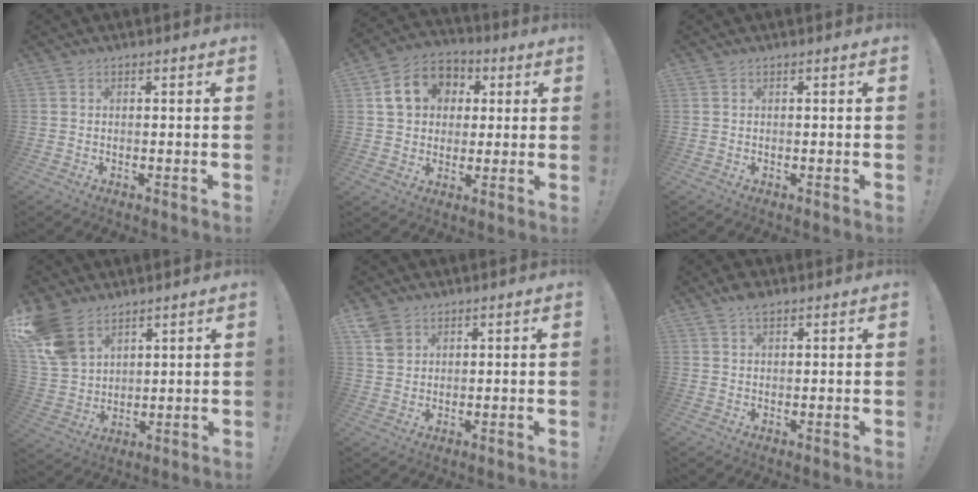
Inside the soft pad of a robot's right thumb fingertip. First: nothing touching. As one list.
[{"total": 13.5, "force": [3.8, 11.2, 6.4], "torque": [-0.091, 0.003, 0.080]}, {"total": 0.0}, {"total": 13.2, "force": [8.7, 8.2, 5.7], "torque": [-0.120, -0.045, 0.174]}, {"total": 4.8, "force": [3.0, 3.4, 1.6], "torque": [-0.032, -0.007, 0.060]}, {"total": 3.8, "force": [2.7, 1.8, 2.0], "torque": [-0.026, -0.013, 0.047]}]